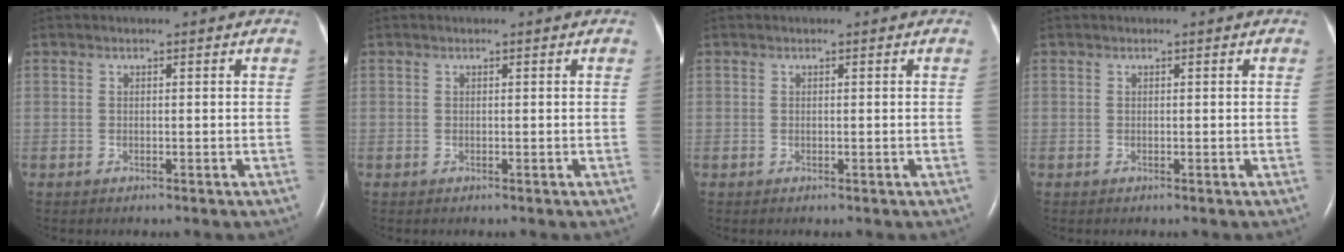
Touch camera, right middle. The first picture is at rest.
{"total": 0.0}
{"total": 0.0}
{"total": 0.0}